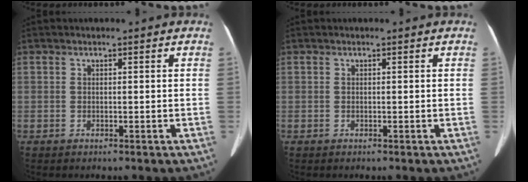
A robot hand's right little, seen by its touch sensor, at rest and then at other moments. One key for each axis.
{"total": 0.0}